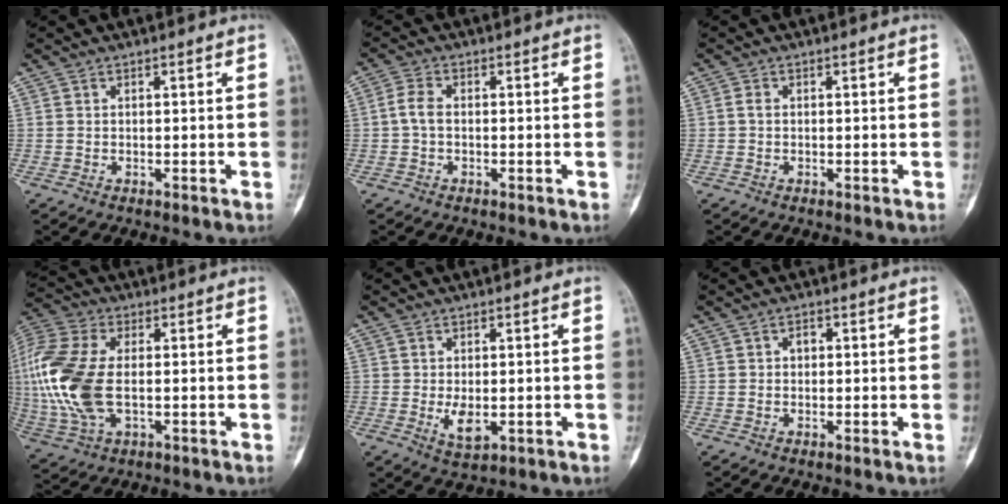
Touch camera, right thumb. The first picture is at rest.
{"total": 3.3, "force": [-0.4, 1.9, 2.7], "torque": [-0.059, 0.008, -0.014]}
{"total": 1.1, "force": [-0.1, 0.7, 0.8], "torque": [-0.017, 0.001, -0.005]}
{"total": 18.4, "force": [-0.2, 10.3, 15.3], "torque": [-0.377, -0.002, -0.001]}
{"total": 4.1, "force": [-0.6, 2.1, 3.4], "torque": [-0.055, -0.010, -0.004]}
{"total": 1.4, "force": [0.2, 1.0, 0.9], "torque": [-0.009, 0.003, -0.001]}